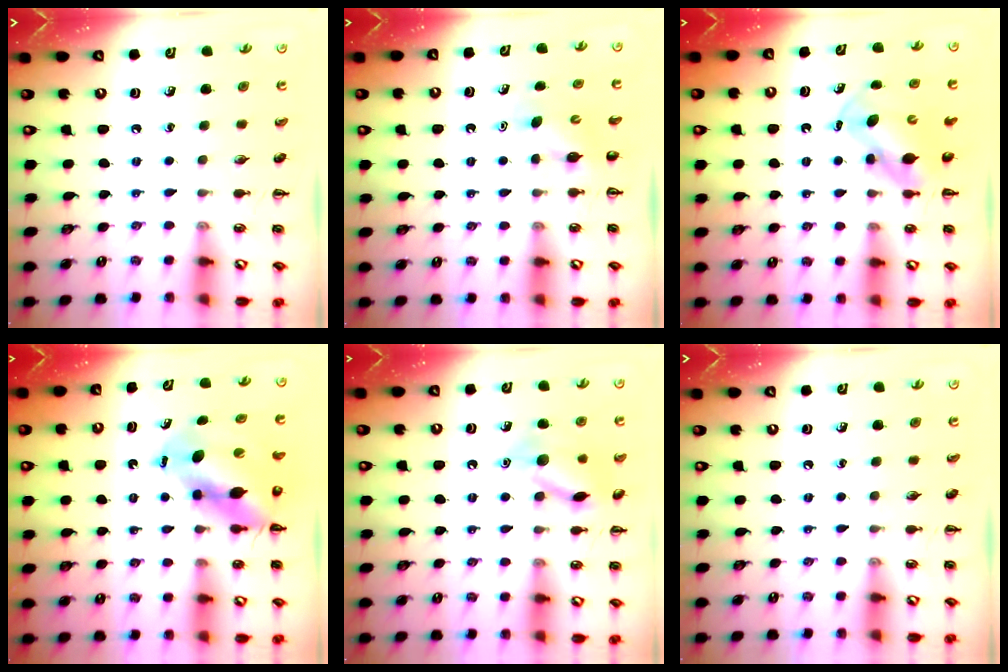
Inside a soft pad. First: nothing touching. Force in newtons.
{"total": 3.8, "press": 3.8, "slide": 0.8}
{"total": 6.0, "press": 5.9, "slide": 1.0}
{"total": 9.7, "press": 9.3, "slide": 2.6}
{"total": 13.0, "press": 13.0, "slide": 0.8}
{"total": 0.0}